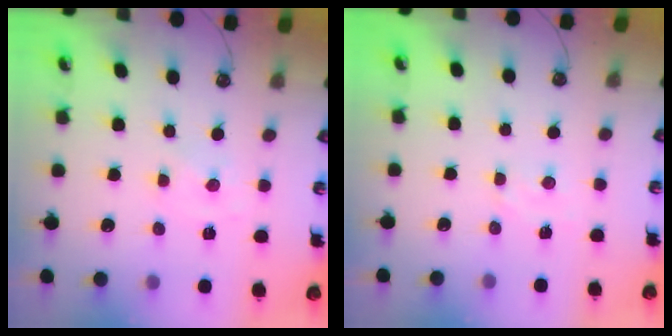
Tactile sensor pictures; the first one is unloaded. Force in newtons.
{"total": 4.2, "press": 4.2, "slide": 0.7}